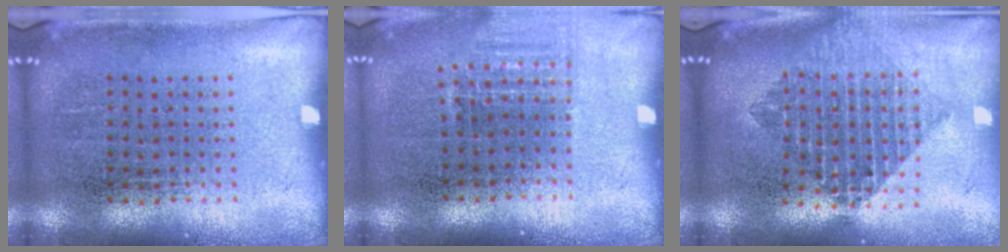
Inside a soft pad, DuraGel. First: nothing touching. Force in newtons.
{"total": 1.0, "press": 0.9, "slide": 0.5}
{"total": 2.1, "press": 1.6, "slide": 1.3}